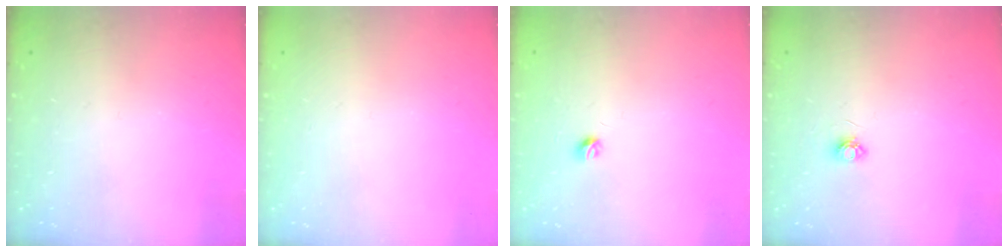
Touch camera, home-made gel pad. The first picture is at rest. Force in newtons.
{"total": 0.0}
{"total": 3.6, "press": 3.5, "slide": 0.6}
{"total": 4.7, "press": 4.6, "slide": 0.6}